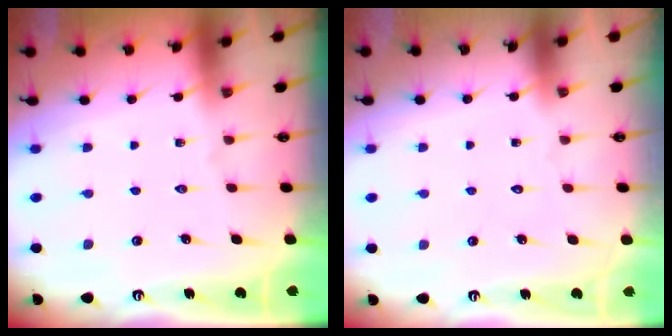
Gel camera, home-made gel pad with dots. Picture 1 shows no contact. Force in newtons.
{"total": 1.5, "press": 1.5, "slide": 0.1}